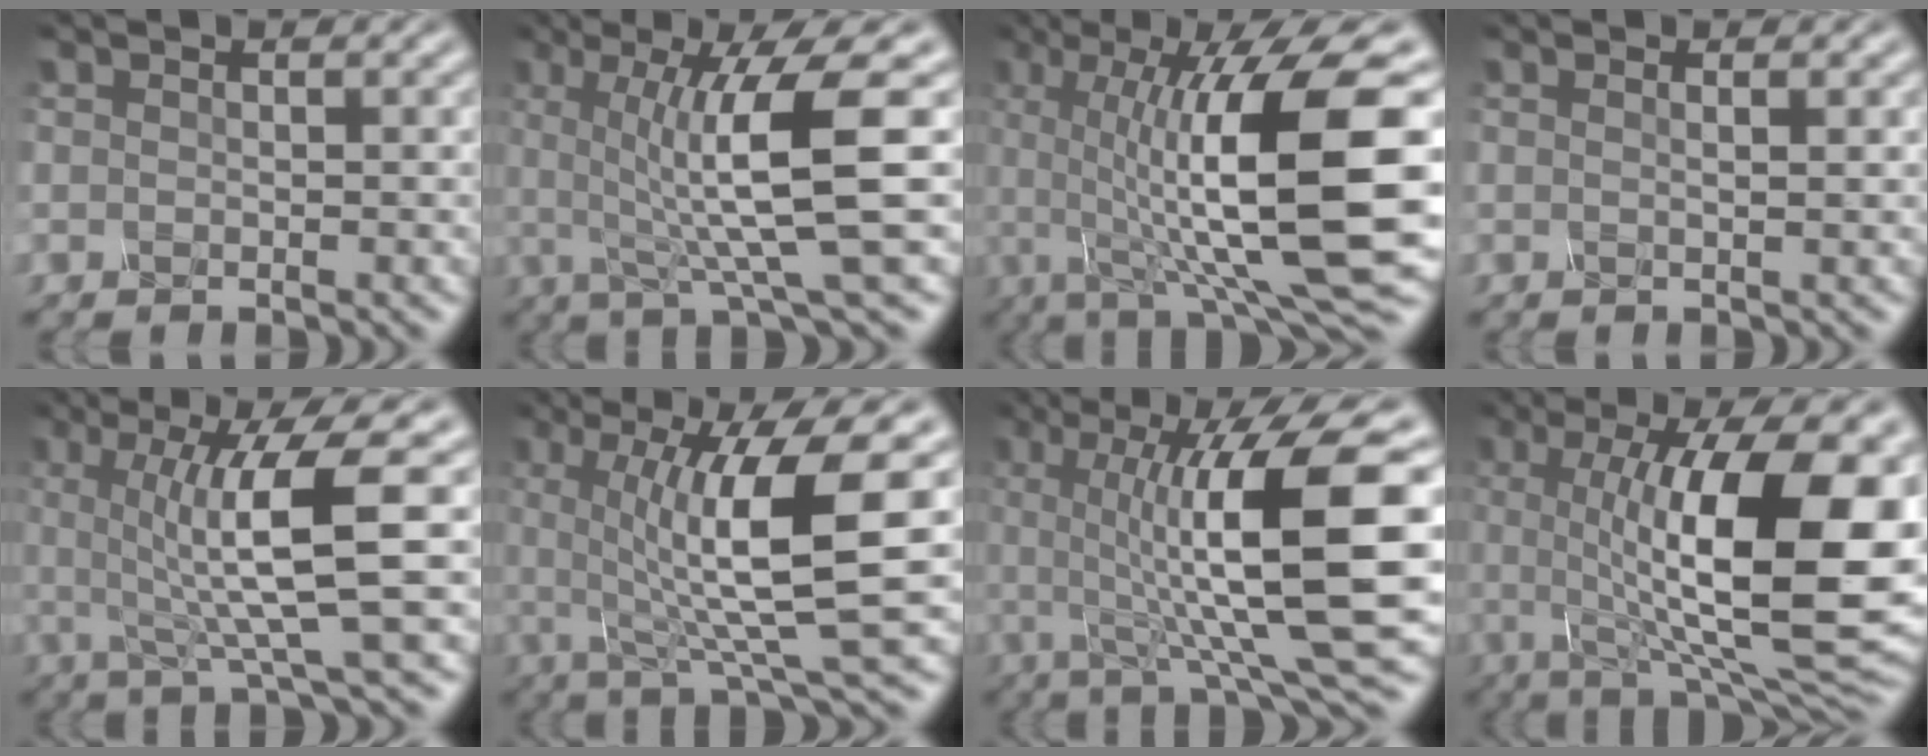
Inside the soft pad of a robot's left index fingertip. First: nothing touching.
{"total": 9.4, "force": [0.5, 1.5, 9.3], "torque": [-0.131, -0.004, 0.009]}
{"total": 14.6, "force": [-0.4, 3.5, 14.2], "torque": [-0.212, 0.002, -0.007]}
{"total": 1.4, "force": [0.4, 0.6, 1.3], "torque": [-0.009, 0.000, -0.008]}
{"total": 8.5, "force": [0.5, 1.4, 8.4], "torque": [-0.125, -0.003, 0.010]}
{"total": 10.3, "force": [0.9, 2.0, 10.1], "torque": [-0.147, -0.005, 0.016]}
{"total": 13.4, "force": [0.4, 2.8, 13.1], "torque": [-0.187, 0.007, 0.006]}
{"total": 15.8, "force": [0.9, 4.5, 15.1], "torque": [-0.212, -0.002, 0.011]}